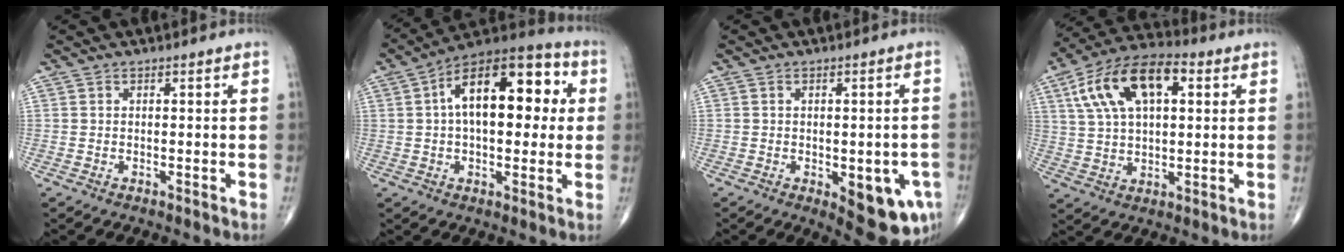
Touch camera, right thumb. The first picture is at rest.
{"total": 19.3, "force": [3.5, 10.0, 16.1], "torque": [-0.216, 0.032, 0.042]}
{"total": 11.1, "force": [-3.8, 4.7, 9.3], "torque": [-0.092, 0.000, -0.035]}
{"total": 16.5, "force": [5.5, 8.5, 13.1], "torque": [-0.230, 0.018, 0.093]}